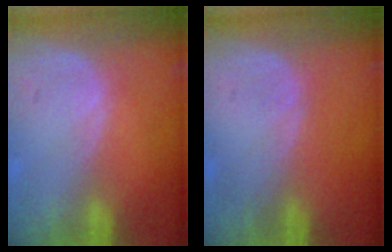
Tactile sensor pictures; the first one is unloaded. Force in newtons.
{"total": 0.0}